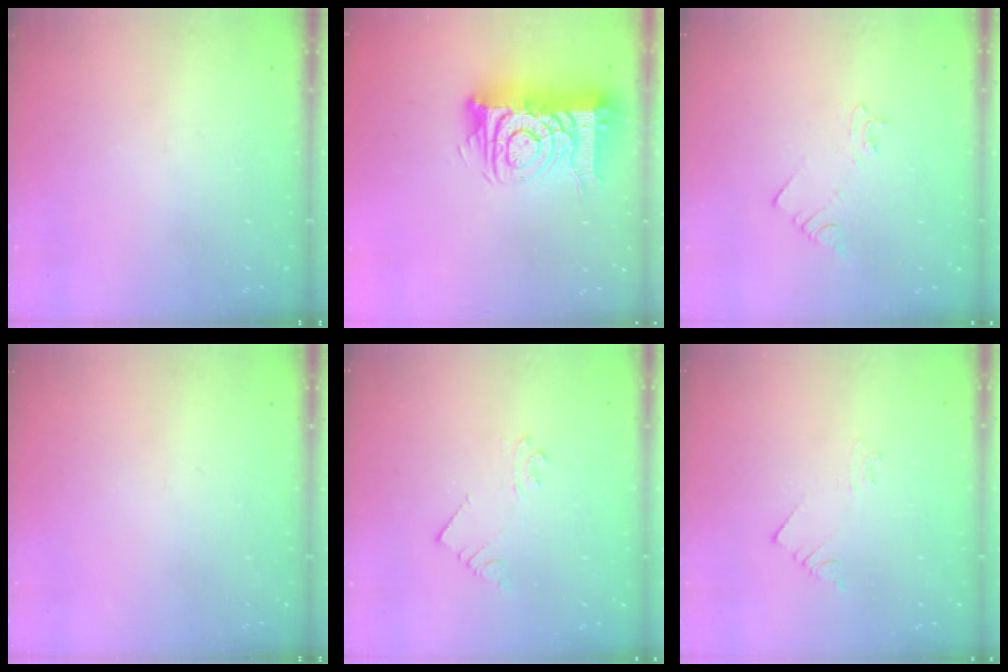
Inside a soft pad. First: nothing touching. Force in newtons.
{"total": 14.6, "press": 14.5, "slide": 1.7}
{"total": 2.5, "press": 2.5, "slide": 0.3}
{"total": 0.0}
{"total": 2.5, "press": 2.5, "slide": 0.2}
{"total": 2.1, "press": 2.1, "slide": 0.3}